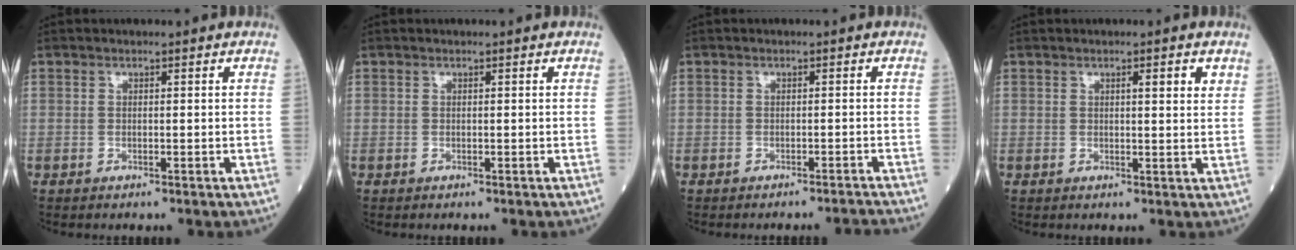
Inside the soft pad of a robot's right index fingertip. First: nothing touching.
{"total": 0.0}
{"total": 2.9, "force": [-2.6, -1.1, 0.1], "torque": [0.006, -0.003, -0.034]}
{"total": 2.5, "force": [1.3, 0.3, 2.1], "torque": [-0.029, -0.005, 0.015]}